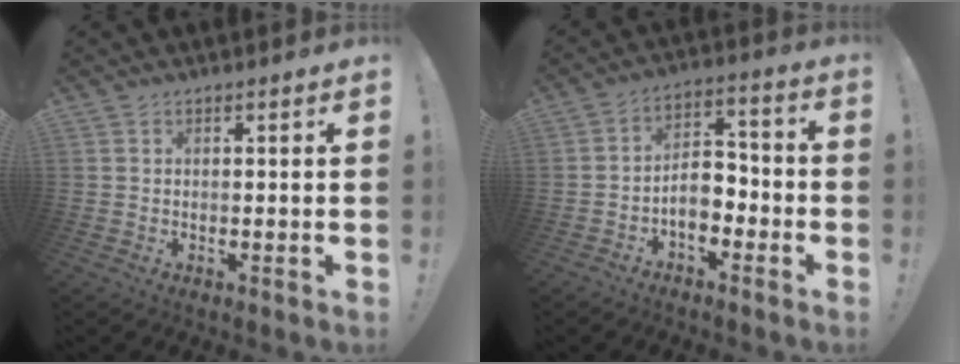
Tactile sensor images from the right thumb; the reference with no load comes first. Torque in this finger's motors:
{"motor_torque": [1.07, 1.11, 0.54, -0.62, 0.00]}